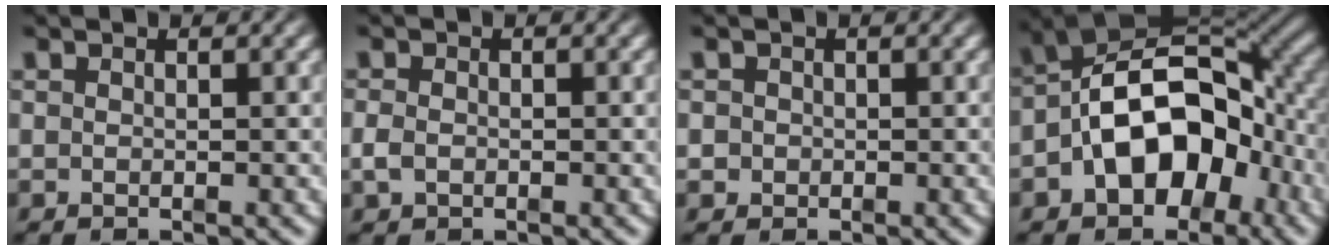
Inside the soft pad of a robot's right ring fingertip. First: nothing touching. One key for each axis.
{"total": 0.9, "fx": -0.7, "fy": 0.5, "fz": 0.5, "tx": -0.015, "ty": -0.003, "tz": -0.008}
{"total": 1.6, "fx": -0.4, "fy": 1.5, "fz": 0.0, "tx": -0.008, "ty": -0.006, "tz": -0.007}
{"total": 12.9, "fx": -0.6, "fy": 9.2, "fz": 9.0, "tx": -0.163, "ty": -0.023, "tz": 0.001}